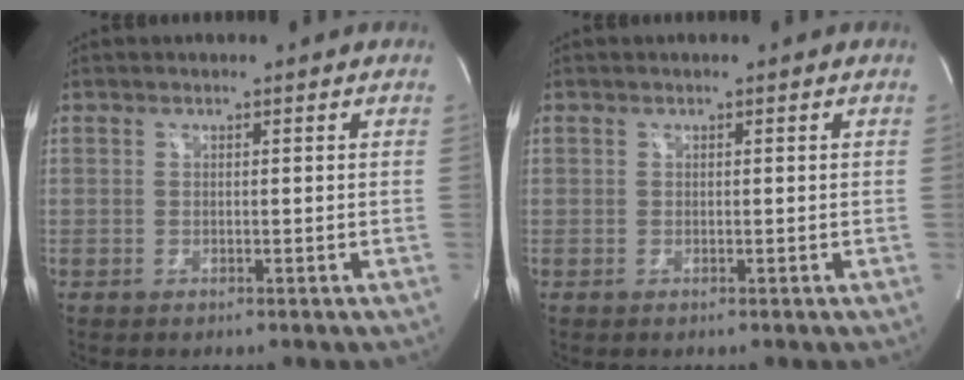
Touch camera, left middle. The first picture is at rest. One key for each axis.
{"total": 0.0}